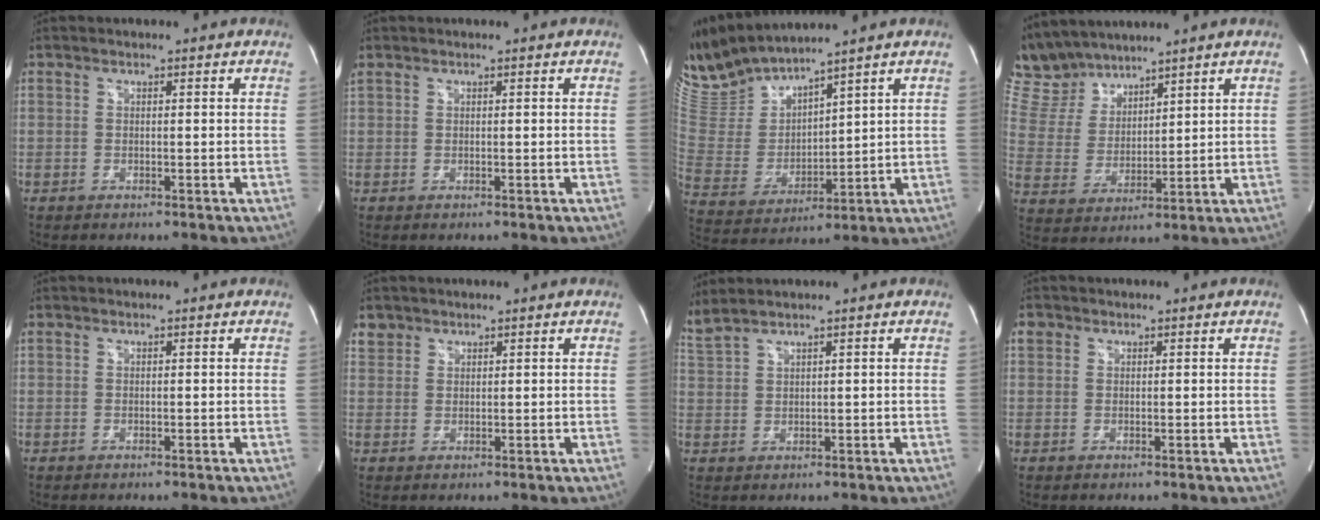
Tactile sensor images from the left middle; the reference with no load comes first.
{"total": 0.6, "force": [0.6, 0.2, 0.3], "torque": [-0.026, 0.021, 0.019]}
{"total": 11.5, "force": [11.0, 0.5, 3.5], "torque": [-0.094, -0.003, 0.239]}
{"total": 9.5, "force": [8.9, 3.0, 1.5], "torque": [-0.054, 0.017, 0.195]}
{"total": 0.0}
{"total": 2.1, "force": [1.6, 1.4, -0.2], "torque": [0.008, 0.007, 0.027]}
{"total": 4.0, "force": [3.5, -0.7, 1.7], "torque": [-0.058, 0.017, 0.083]}
{"total": 1.5, "force": [0.8, 1.2, 0.2], "torque": [0.000, 0.010, 0.011]}